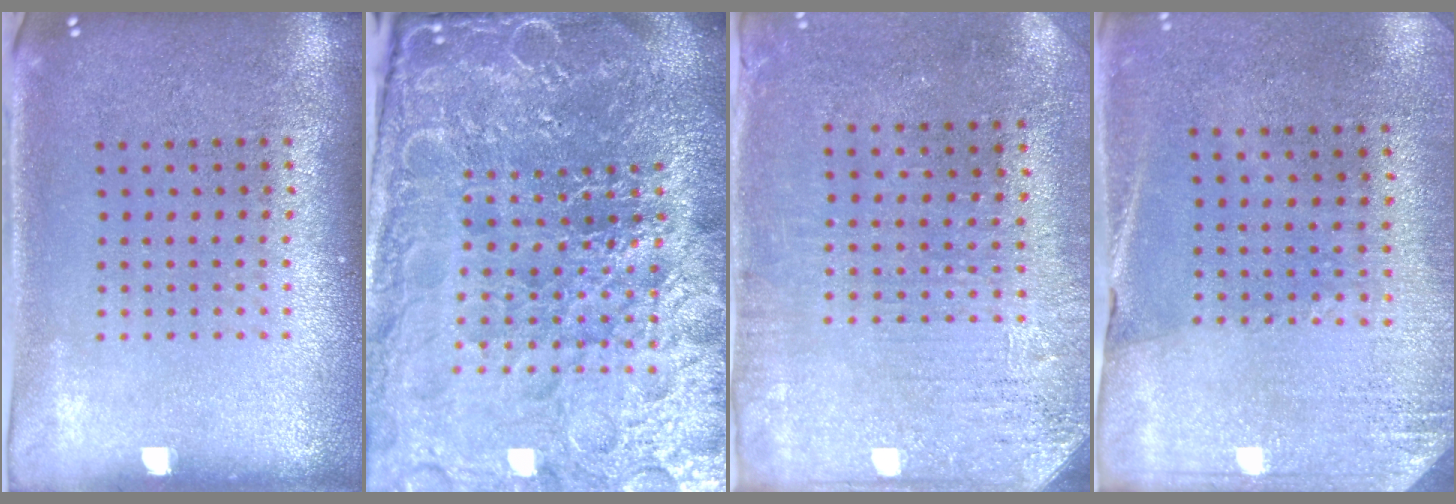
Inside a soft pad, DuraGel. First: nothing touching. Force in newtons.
{"total": 6.8, "press": 6.1, "slide": 3.1}
{"total": 3.1, "press": 2.6, "slide": 1.7}
{"total": 2.7, "press": 2.4, "slide": 1.2}